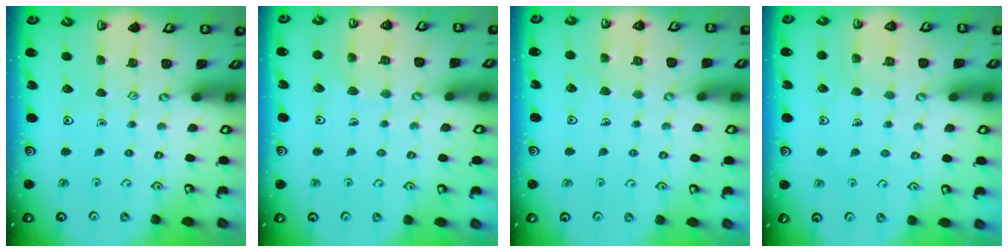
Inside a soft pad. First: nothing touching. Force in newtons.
{"total": 4.9, "press": 4.9, "slide": 0.4}
{"total": 4.3, "press": 4.2, "slide": 0.3}
{"total": 4.8, "press": 4.8, "slide": 0.3}